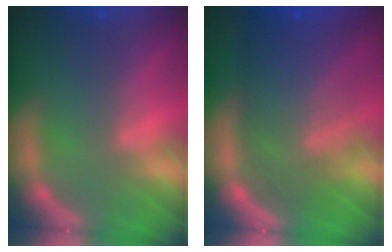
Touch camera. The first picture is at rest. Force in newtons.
{"total": 9.5}